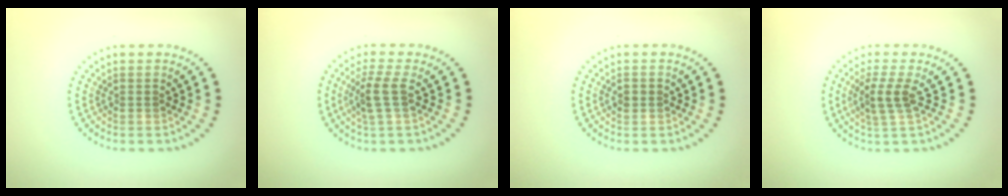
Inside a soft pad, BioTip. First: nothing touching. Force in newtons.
{"total": 2.5, "press": 2.0, "slide": 1.6}
{"total": 1.1, "press": 1.1, "slide": 0.1}
{"total": 2.4, "press": 2.1, "slide": 1.2}